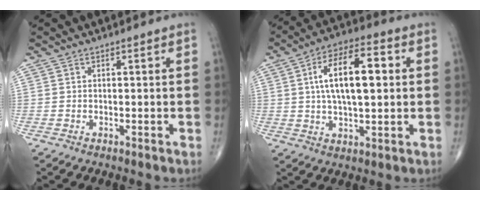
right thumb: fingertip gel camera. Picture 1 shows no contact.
{"total": 14.7, "force": [2.4, 6.3, 13.0], "torque": [-0.213, 0.016, 0.037]}